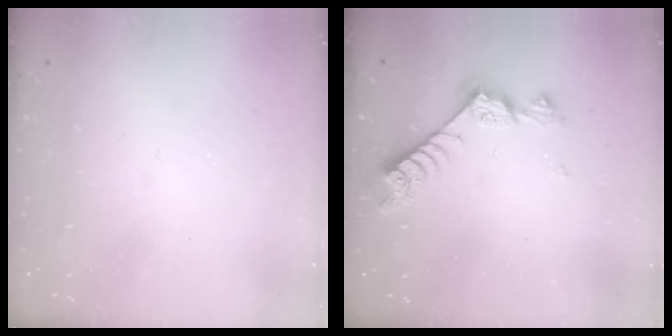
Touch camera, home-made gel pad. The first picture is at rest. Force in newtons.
{"total": 8.5, "press": 8.4, "slide": 1.4}